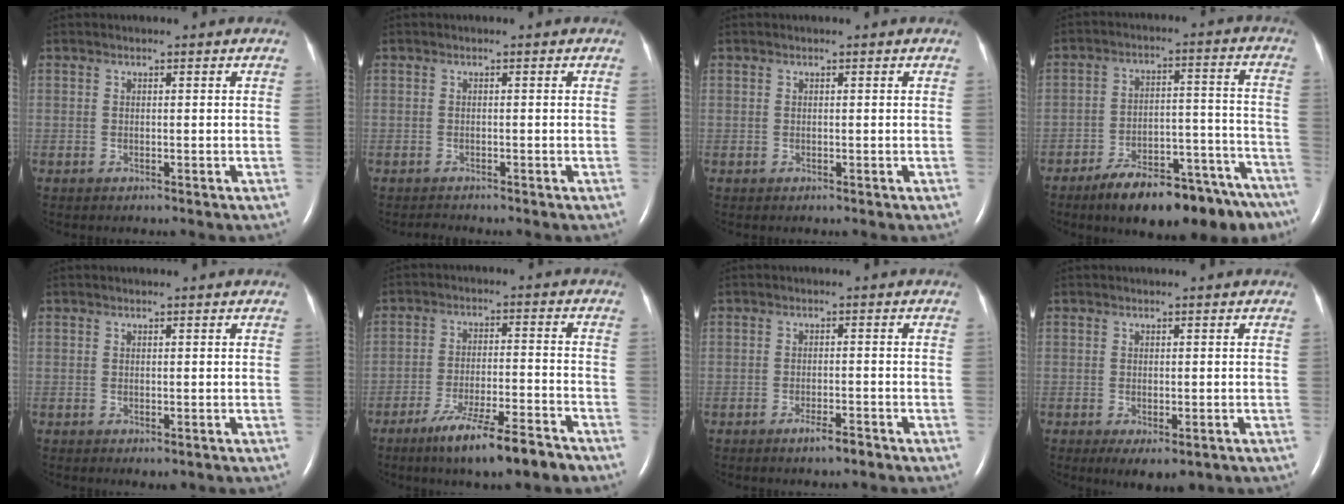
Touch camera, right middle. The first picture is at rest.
{"total": 0.8, "force": [-0.8, 0.0, -0.1], "torque": [-0.004, -0.006, -0.011]}
{"total": 0.0}
{"total": 19.5, "force": [-15.7, 5.8, 9.9], "torque": [-0.078, 0.043, -0.223]}
{"total": 0.7, "force": [-0.2, 0.3, 0.6], "torque": [-0.010, -0.005, 0.002]}
{"total": 11.2, "force": [-8.0, 1.1, 7.8], "torque": [-0.132, -0.021, -0.132]}
{"total": 2.6, "force": [-1.9, 0.3, 1.7], "torque": [-0.034, -0.002, -0.032]}
{"total": 4.3, "force": [-2.1, 1.6, 3.3], "torque": [-0.047, -0.010, -0.021]}